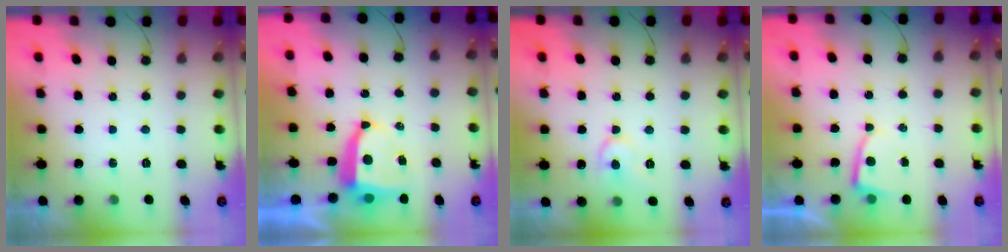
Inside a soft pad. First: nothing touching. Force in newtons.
{"total": 8.2, "press": 8.1, "slide": 1.0}
{"total": 7.5, "press": 7.5, "slide": 0.7}
{"total": 4.1, "press": 4.1, "slide": 0.4}